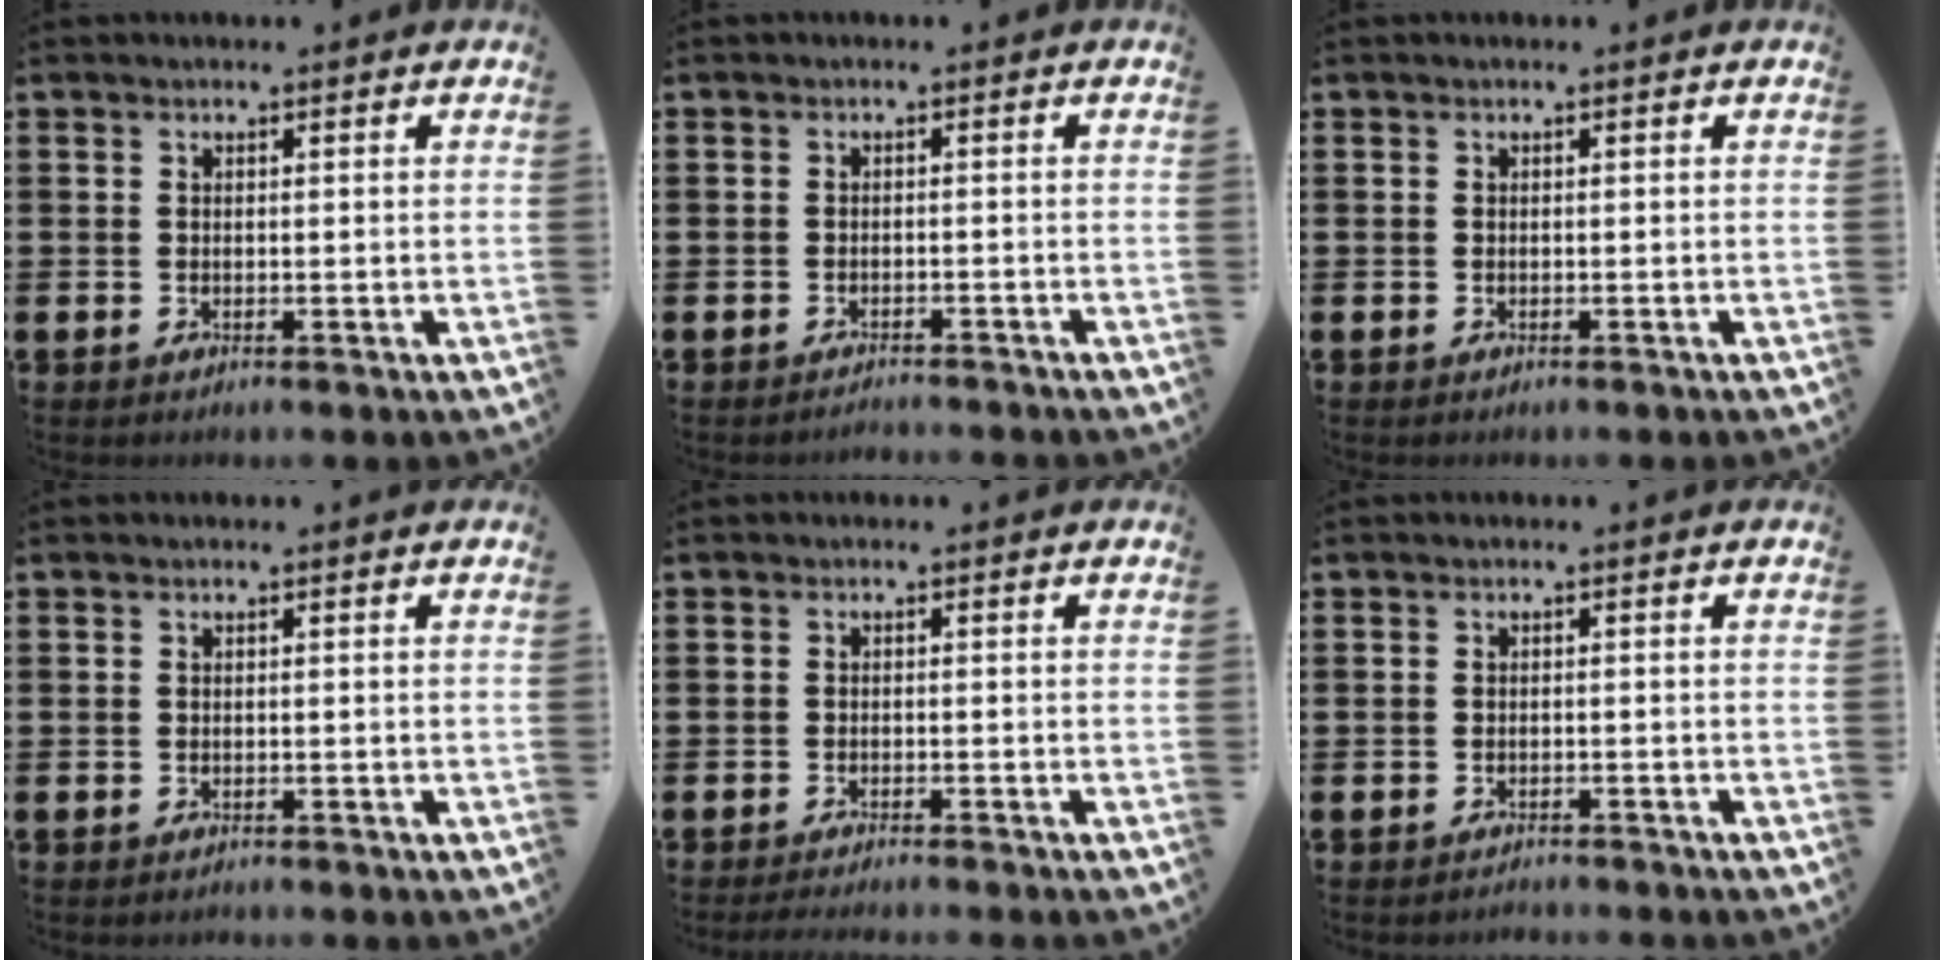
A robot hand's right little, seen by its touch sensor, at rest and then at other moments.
{"total": 1.1, "force": [-1.1, -0.1, 0.0], "torque": [-0.002, 0.002, -0.024]}
{"total": 0.0}
{"total": 0.0}
{"total": 1.1, "force": [-1.1, -0.2, 0.3], "torque": [-0.002, -0.001, -0.021]}
{"total": 1.0, "force": [-1.0, 0.0, 0.0], "torque": [-0.002, 0.001, -0.021]}